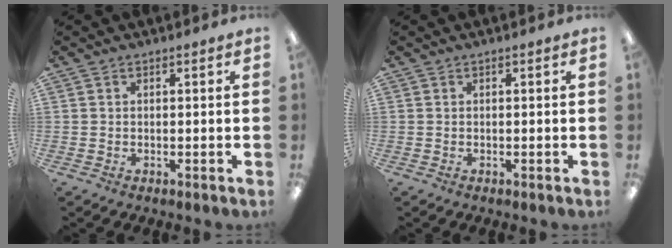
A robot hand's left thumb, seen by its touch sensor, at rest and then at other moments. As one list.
[{"total": 0.0}]